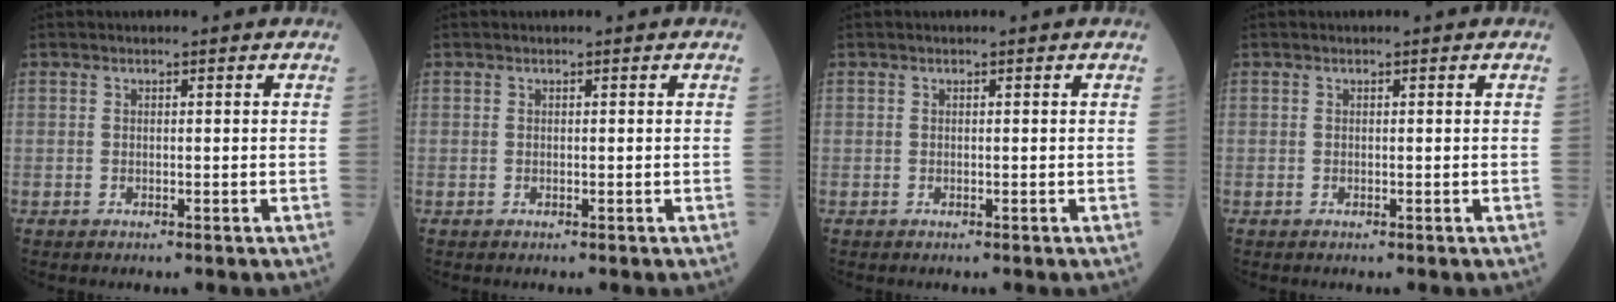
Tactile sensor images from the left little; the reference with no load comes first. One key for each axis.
{"total": 0.0}
{"total": 0.0}
{"total": 0.0}